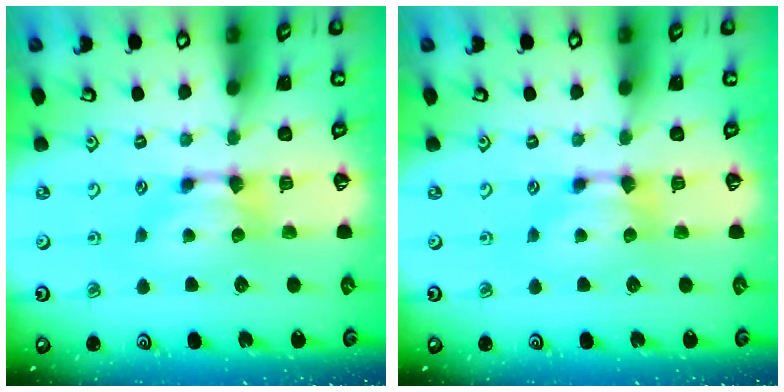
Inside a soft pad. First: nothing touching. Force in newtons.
{"total": 0.0}